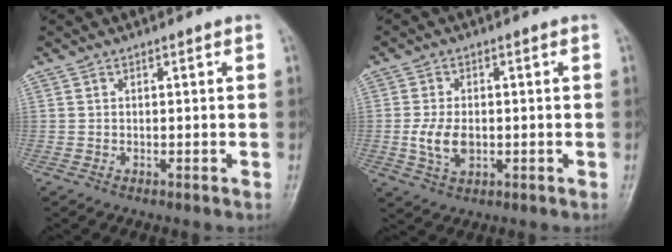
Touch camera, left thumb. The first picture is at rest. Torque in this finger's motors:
{"motor_torque": [-0.04, 0.39, 0.15, 0.11, 0.07]}